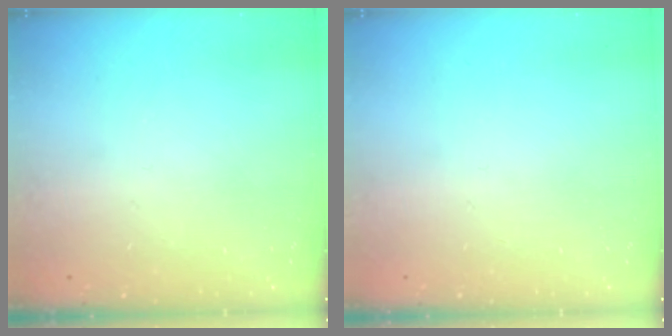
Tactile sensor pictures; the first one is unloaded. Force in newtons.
{"total": 0.0}